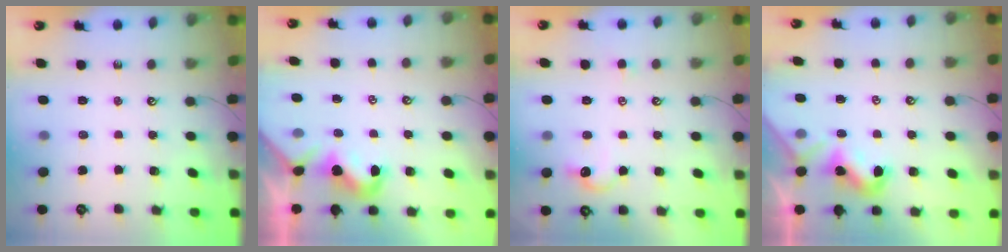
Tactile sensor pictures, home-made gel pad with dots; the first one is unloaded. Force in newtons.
{"total": 0.0}
{"total": 3.0, "press": 2.9, "slide": 0.6}
{"total": 2.0, "press": 1.9, "slide": 0.4}